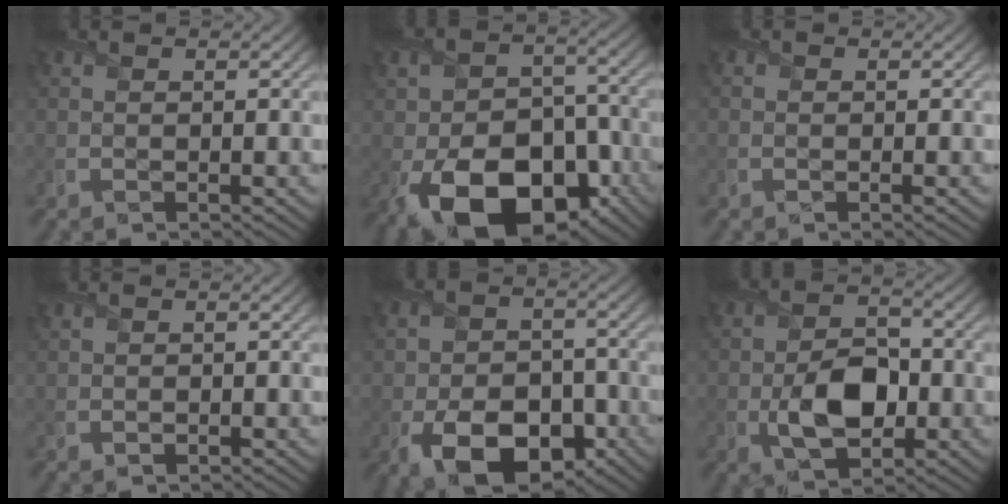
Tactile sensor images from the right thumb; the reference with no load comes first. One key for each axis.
{"total": 16.8, "fx": -7.4, "fy": 10.7, "fz": 10.7, "tx": -0.180, "ty": -0.046, "tz": -0.110}
{"total": 0.0}
{"total": 0.0}
{"total": 11.8, "fx": -5.1, "fy": 7.3, "fz": 7.6, "tx": -0.144, "ty": -0.031, "tz": -0.080}
{"total": 7.1, "fx": -1.5, "fy": 4.3, "fz": 5.5, "tx": -0.108, "ty": -0.009, "tz": -0.026}